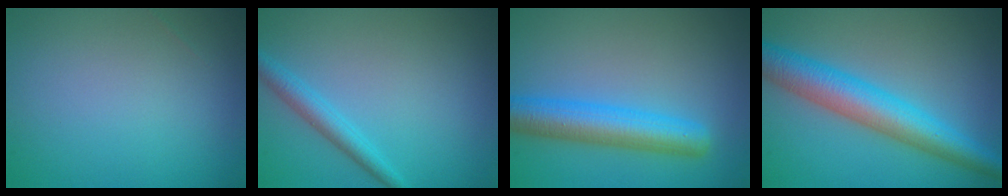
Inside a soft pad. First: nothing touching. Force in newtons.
{"total": 2.3, "press": 2.3, "slide": 0.1}
{"total": 5.7, "press": 5.7, "slide": 0.1}
{"total": 6.4, "press": 6.4, "slide": 0.1}